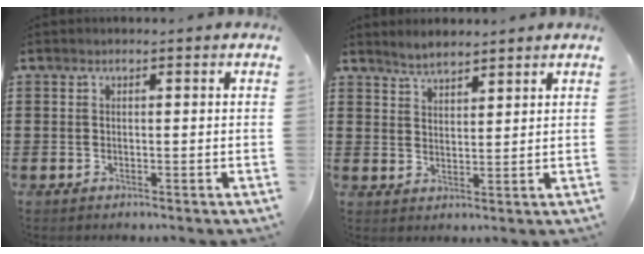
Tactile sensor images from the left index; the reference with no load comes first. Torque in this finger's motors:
{"motor_torque": [0.08, -0.05, 0.04, 0.01]}